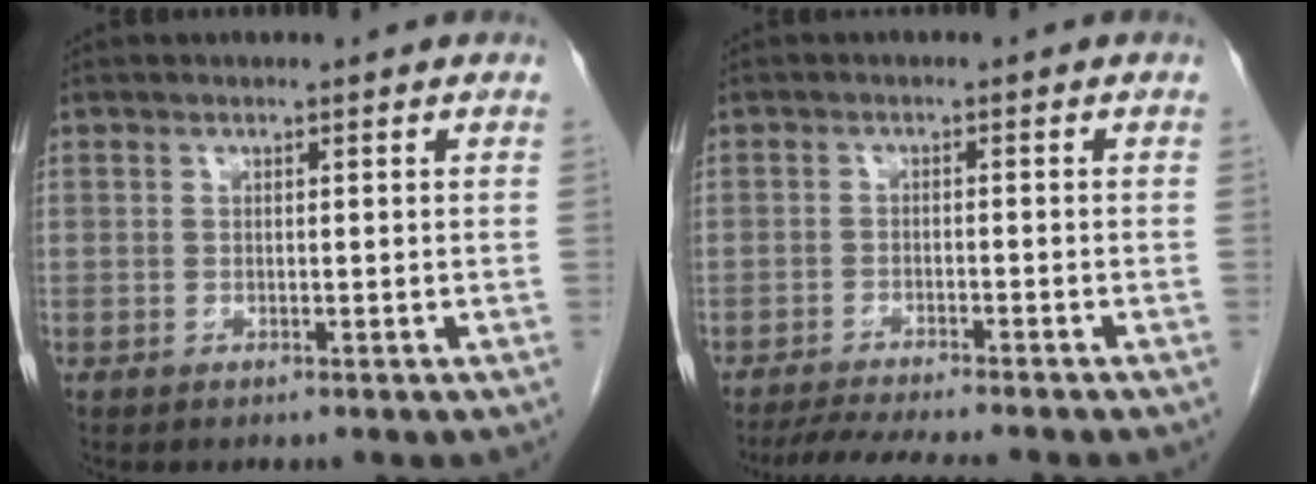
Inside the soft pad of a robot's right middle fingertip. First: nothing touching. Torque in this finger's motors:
{"motor_torque": [0.73, -0.51, 0.08, 0.05]}